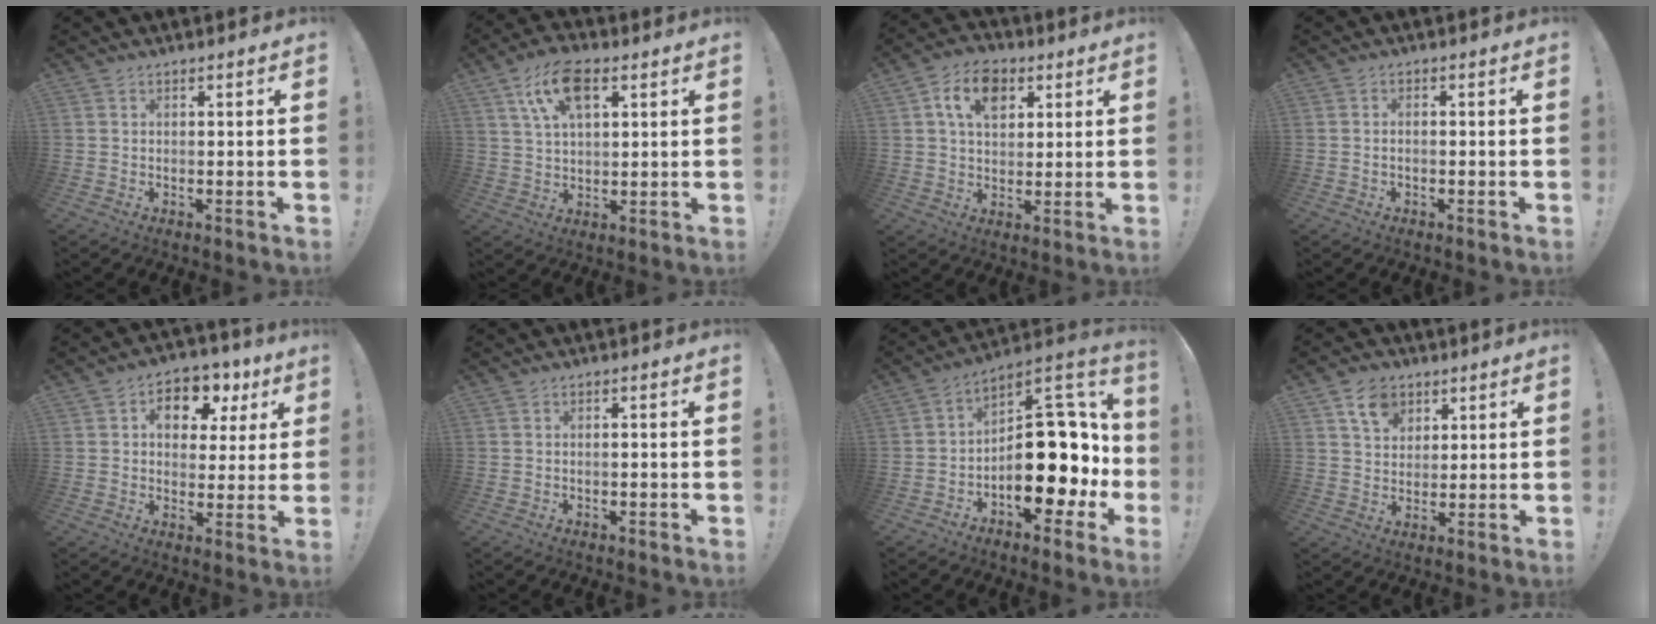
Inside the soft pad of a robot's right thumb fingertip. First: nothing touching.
{"total": 11.8, "force": [5.2, 6.1, 8.6], "torque": [-0.151, 0.003, 0.098]}
{"total": 10.8, "force": [4.0, 7.5, 6.6], "torque": [-0.106, 0.005, 0.075]}
{"total": 0.9, "force": [-0.6, 0.2, 0.7], "torque": [-0.011, 0.003, -0.010]}
{"total": 10.2, "force": [3.8, 7.3, 6.1], "torque": [-0.078, -0.016, 0.069]}
{"total": 0.9, "force": [-0.6, -0.4, 0.5], "torque": [-0.013, -0.001, -0.010]}
{"total": 22.8, "force": [-4.1, 12.5, 18.7], "torque": [-0.244, 0.020, -0.044]}
{"total": 8.2, "force": [4.4, 6.0, 3.4], "torque": [-0.051, -0.014, 0.083]}